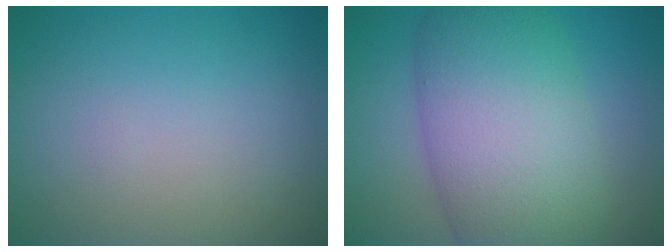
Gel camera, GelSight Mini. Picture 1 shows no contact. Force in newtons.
{"total": 11.5, "press": 11.5, "slide": 0.6}